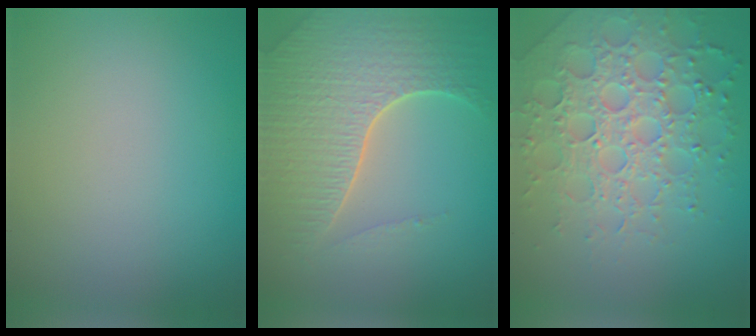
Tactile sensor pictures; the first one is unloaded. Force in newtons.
{"total": 7.0, "press": 5.0, "slide": 4.9}
{"total": 6.9, "press": 6.7, "slide": 1.6}